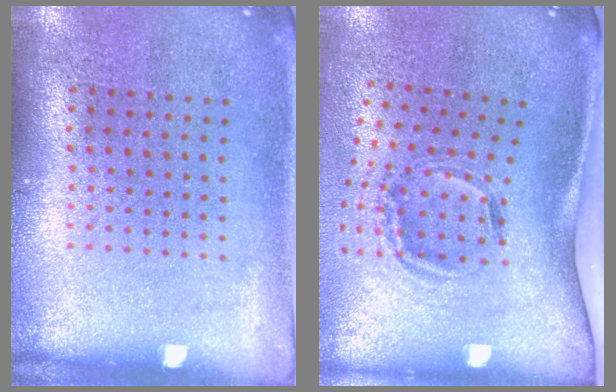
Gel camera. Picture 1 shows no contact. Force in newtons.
{"total": 2.1, "press": 1.3, "slide": 1.6}